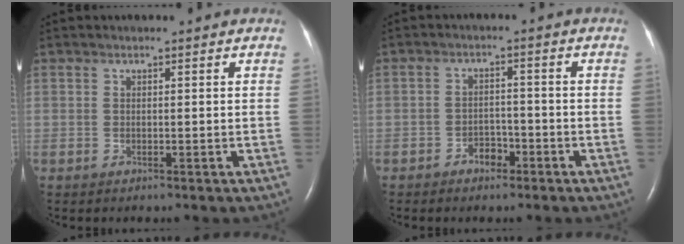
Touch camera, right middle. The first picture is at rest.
{"total": 2.9, "force": [-1.9, 1.7, 1.3], "torque": [-0.017, 0.007, -0.030]}